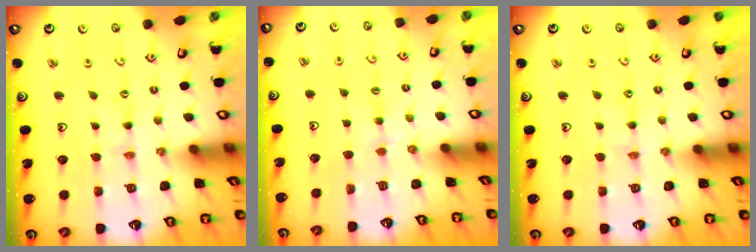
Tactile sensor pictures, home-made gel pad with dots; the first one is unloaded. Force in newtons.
{"total": 2.3, "press": 2.3, "slide": 0.4}
{"total": 1.2, "press": 1.2, "slide": 0.3}